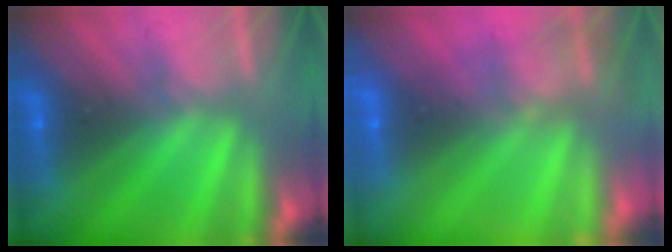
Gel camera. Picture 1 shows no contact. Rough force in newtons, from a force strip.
{"total": 10.8}